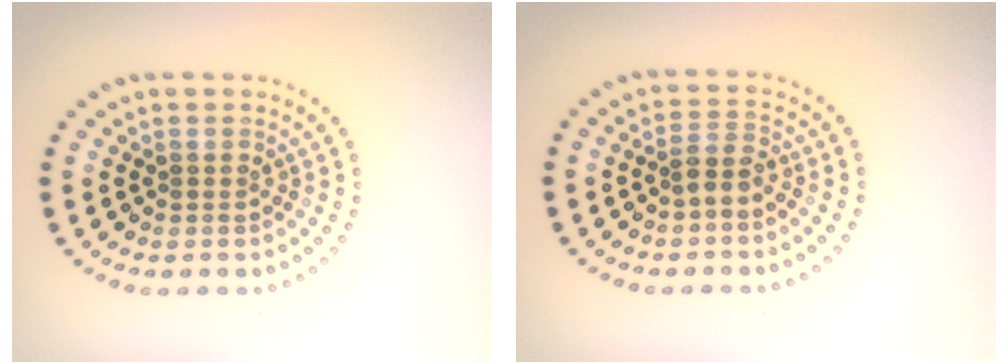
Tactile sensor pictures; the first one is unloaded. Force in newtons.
{"total": 2.0, "press": 1.7, "slide": 1.0}